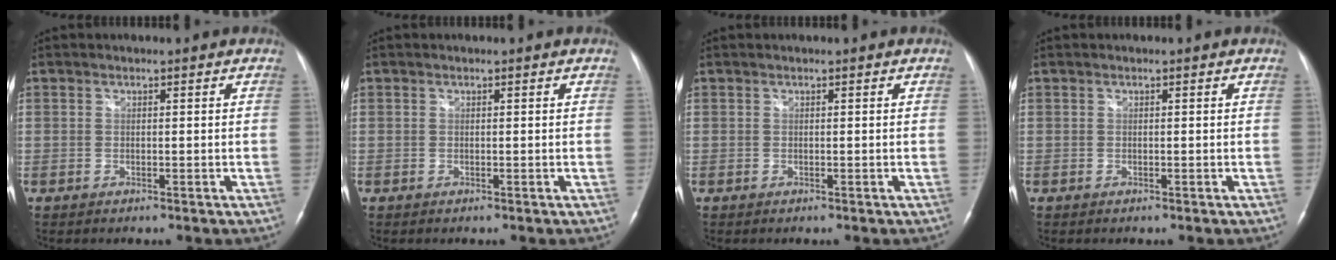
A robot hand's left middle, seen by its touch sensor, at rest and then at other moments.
{"total": 0.0}
{"total": 0.0}
{"total": 0.0}